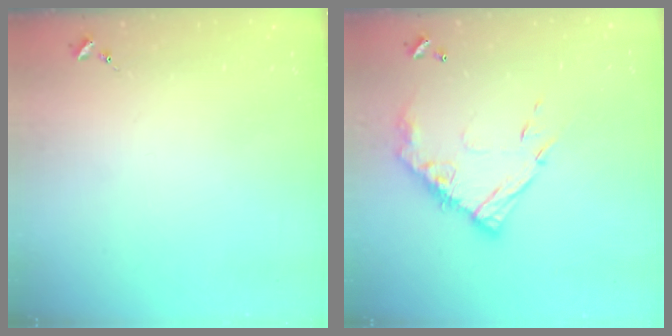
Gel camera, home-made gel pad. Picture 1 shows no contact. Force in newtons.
{"total": 14.5, "press": 14.4, "slide": 1.3}